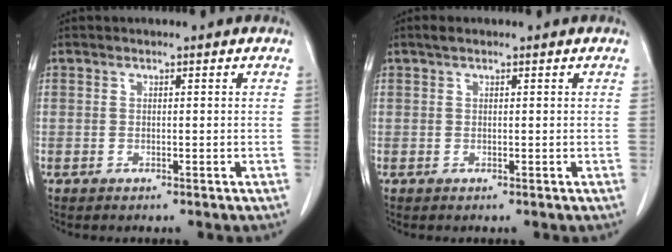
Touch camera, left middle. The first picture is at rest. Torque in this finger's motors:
{"motor_torque": [0.24, -0.20, -0.02, 0.00]}